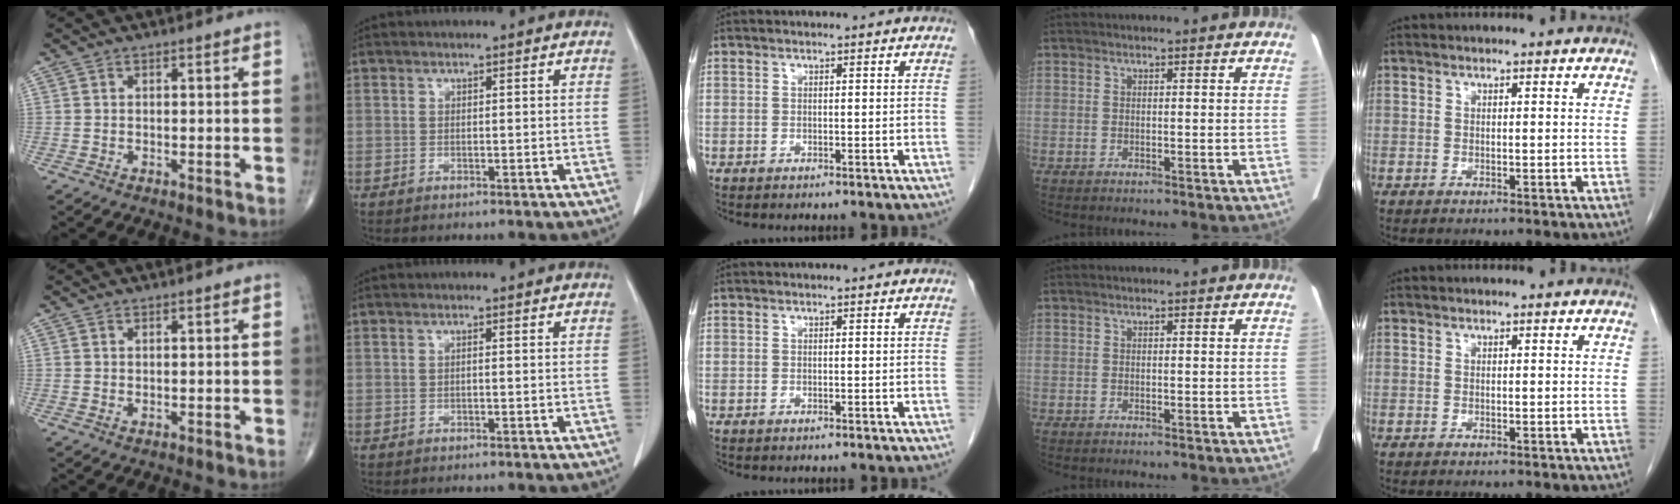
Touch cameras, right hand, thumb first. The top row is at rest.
{"index": {"total": 0.7, "force": [0.0, 0.3, 0.7], "torque": [-0.017, 0.003, 0.001]}}